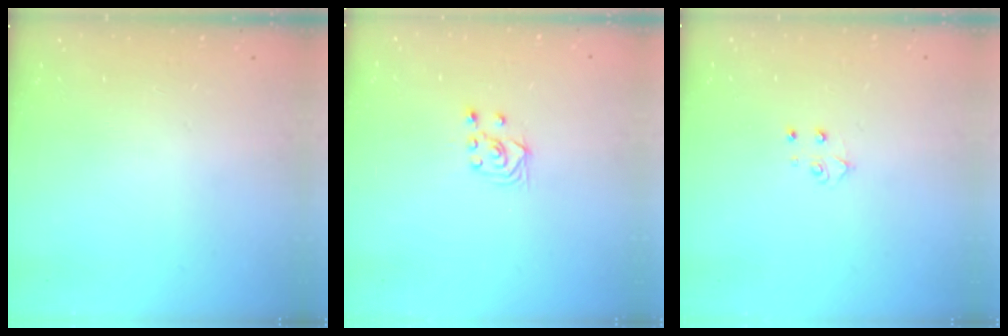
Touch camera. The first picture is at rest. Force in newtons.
{"total": 2.6, "press": 2.5, "slide": 1.0}
{"total": 3.9, "press": 3.9, "slide": 0.3}